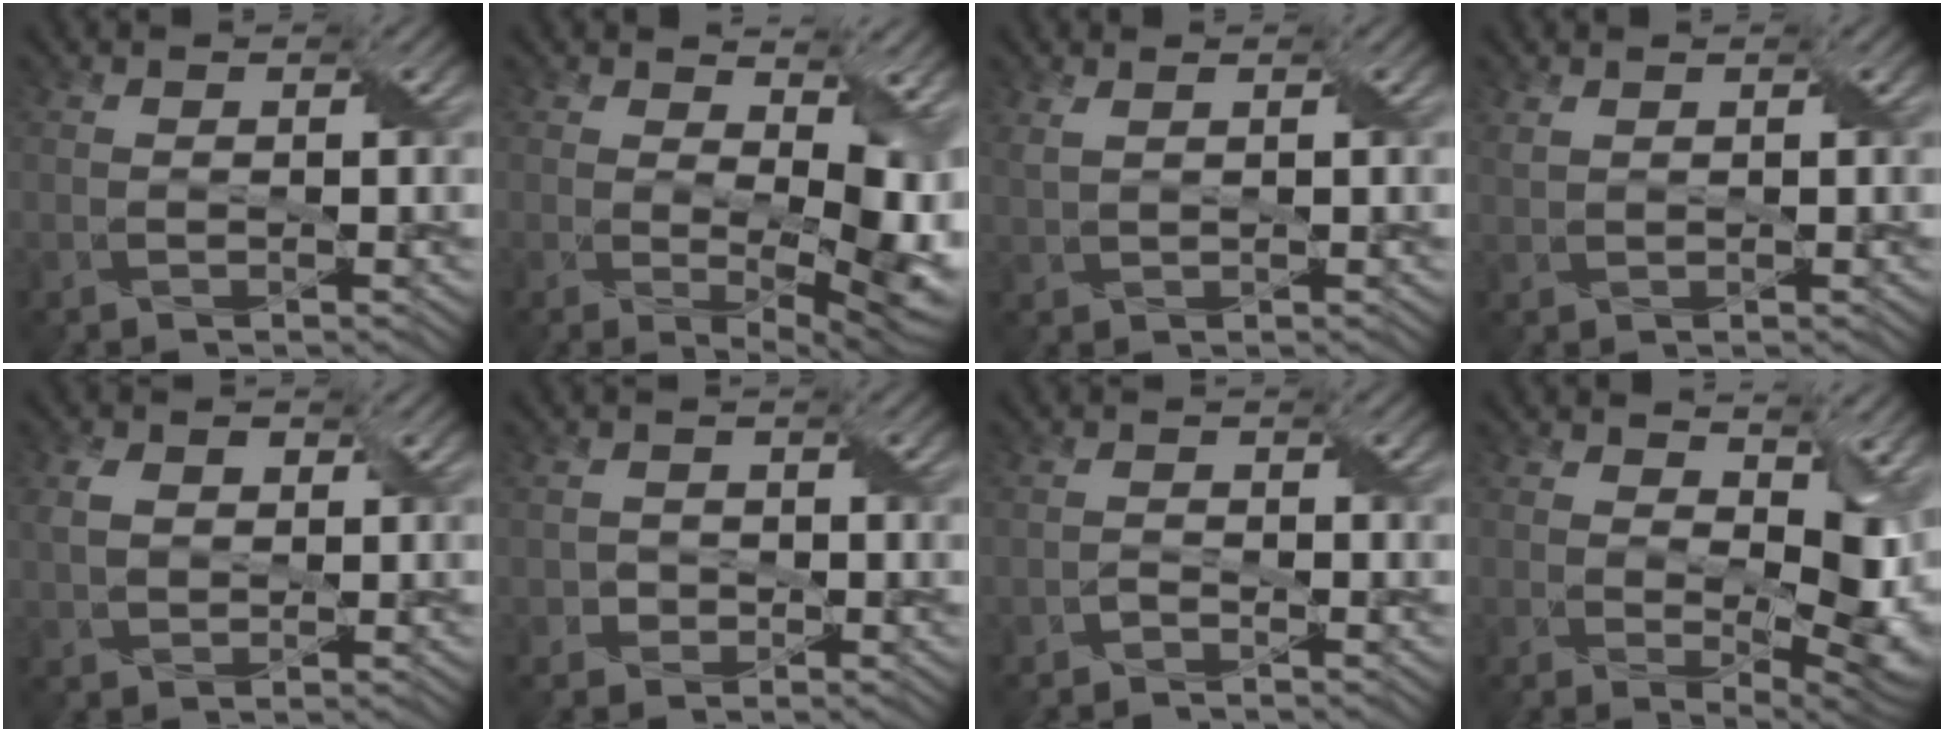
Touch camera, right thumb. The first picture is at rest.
{"total": 10.3, "force": [1.4, 5.9, 8.4], "torque": [-0.129, -0.022, 0.049]}
{"total": 1.6, "force": [1.1, 0.4, 1.1], "torque": [-0.036, 0.004, 0.025]}
{"total": 1.2, "force": [0.9, 0.5, 0.6], "torque": [-0.024, 0.004, 0.021]}
{"total": 3.6, "force": [1.0, 2.6, 2.4], "torque": [-0.056, 0.006, 0.015]}
{"total": 1.6, "force": [-0.5, 1.5, 0.3], "torque": [0.000, 0.002, -0.008]}
{"total": 1.1, "force": [-0.9, 0.3, 0.6], "torque": [-0.014, 0.005, -0.018]}
{"total": 9.9, "force": [2.5, 5.6, 7.8], "torque": [-0.122, -0.019, 0.053]}